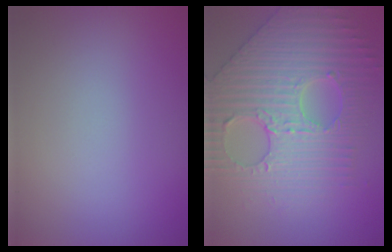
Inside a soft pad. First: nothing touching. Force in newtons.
{"total": 6.9, "press": 5.8, "slide": 3.6}